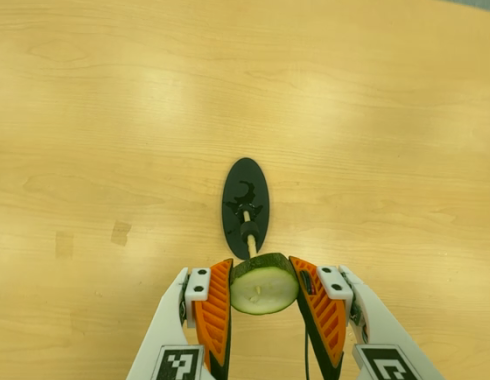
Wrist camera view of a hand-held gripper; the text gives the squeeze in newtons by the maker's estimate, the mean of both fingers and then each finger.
{"total": 11.8, "left": 11.5, "right": 12.0}